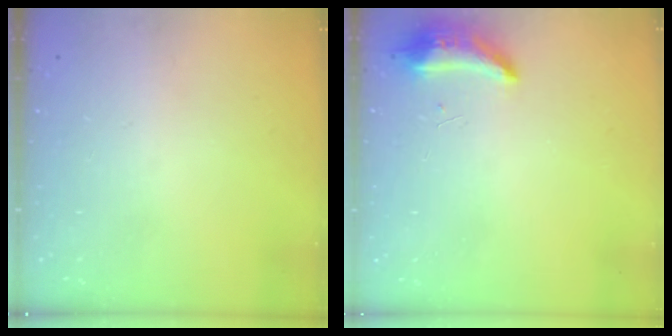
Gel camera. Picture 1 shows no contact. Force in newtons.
{"total": 8.5, "press": 8.3, "slide": 2.0}